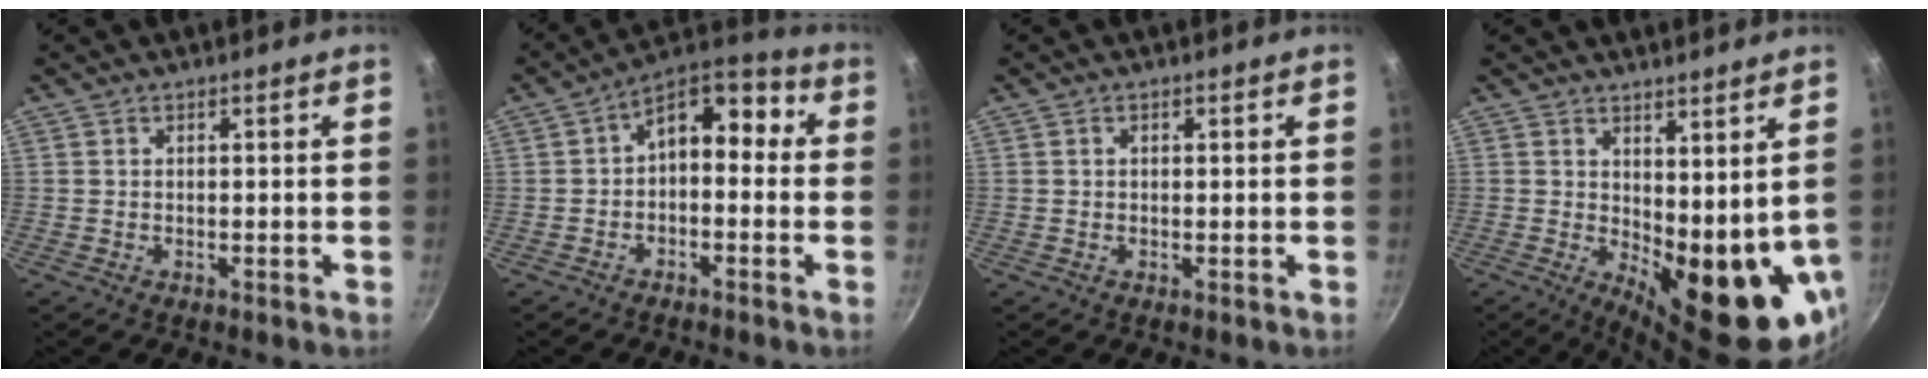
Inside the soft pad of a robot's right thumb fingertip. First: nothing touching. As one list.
[{"total": 10.4, "force": [0.5, 6.3, 8.3], "torque": [-0.088, 0.045, -0.011]}, {"total": 0.5, "force": [0.1, 0.4, 0.3], "torque": [-0.002, 0.000, 0.001]}, {"total": 16.2, "force": [-0.5, 6.8, 14.7], "torque": [-0.194, -0.037, 0.017]}]